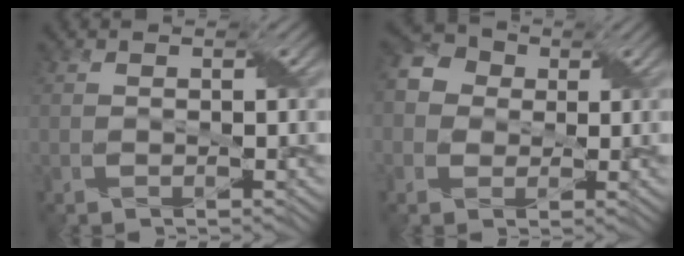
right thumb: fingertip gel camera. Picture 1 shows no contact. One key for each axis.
{"total": 5.3, "fx": 0.8, "fy": 4.7, "fz": 2.3, "tx": -0.069, "ty": 0.013, "tz": 0.001}